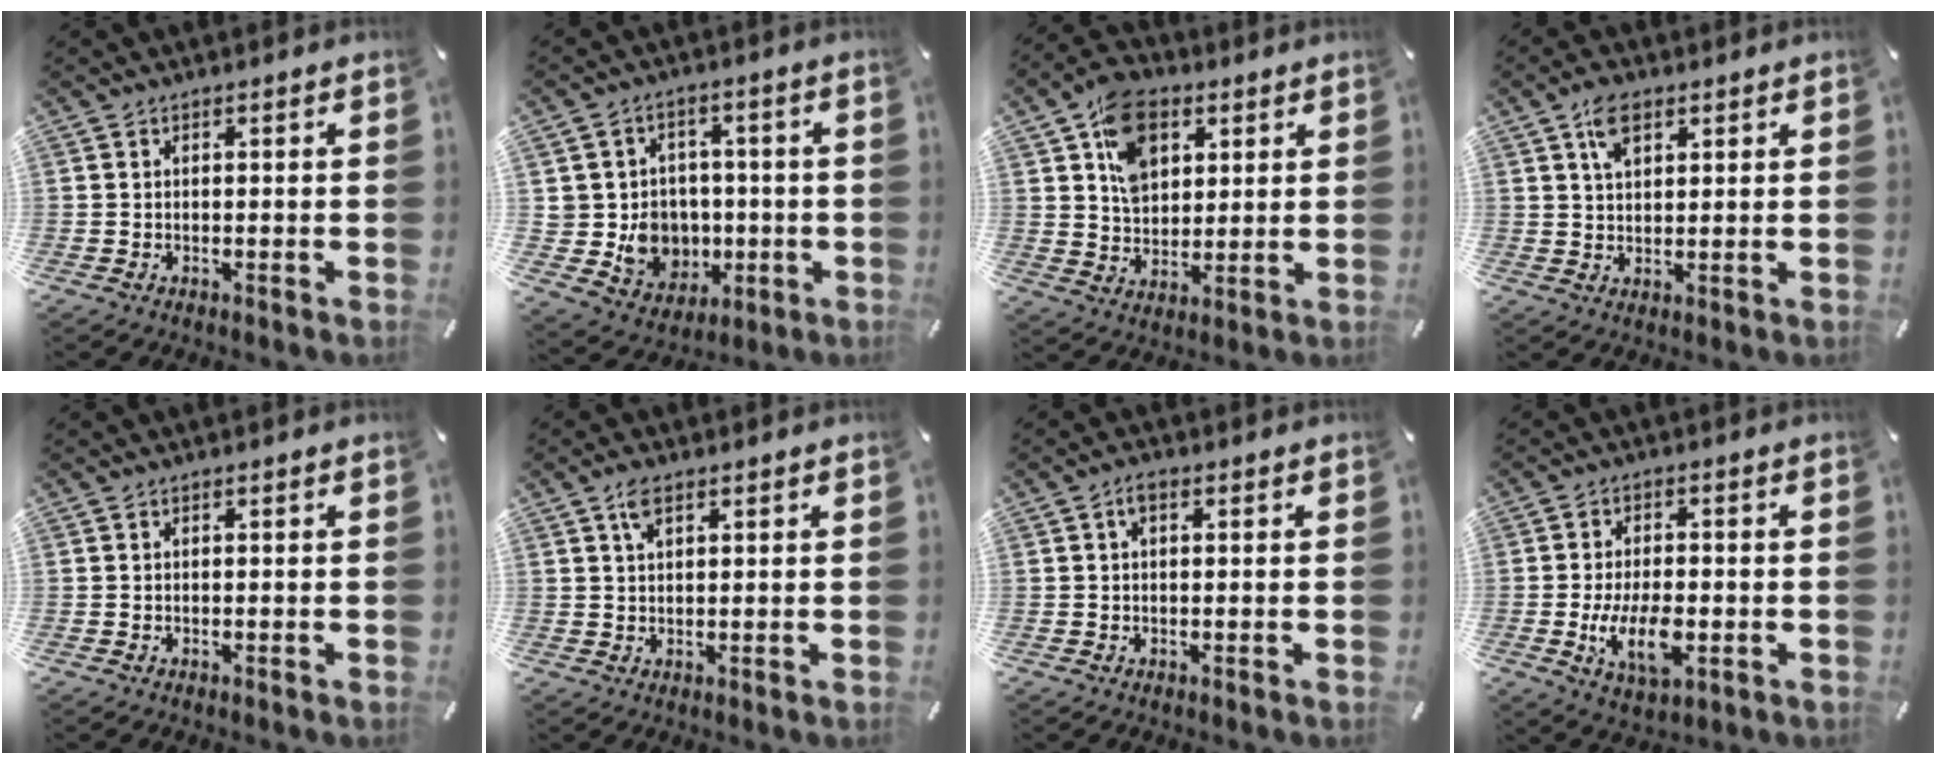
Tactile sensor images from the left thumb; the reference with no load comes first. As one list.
[{"total": 10.6, "force": [-0.5, 10.3, 2.3], "torque": [-0.047, -0.006, 0.006]}, {"total": 11.6, "force": [5.0, 8.5, 6.2], "torque": [-0.106, 0.001, 0.096]}, {"total": 5.7, "force": [2.9, 3.4, 3.6], "torque": [-0.065, -0.001, 0.052]}, {"total": 0.0}, {"total": 3.3, "force": [1.8, 1.5, 2.4], "torque": [-0.052, 0.002, 0.031]}, {"total": 2.0, "force": [0.6, 1.0, 1.7], "torque": [-0.036, 0.007, 0.009]}, {"total": 10.0, "force": [-2.6, 5.1, 8.2], "torque": [-0.161, -0.004, -0.044]}]